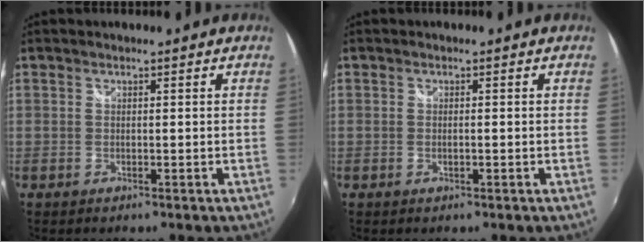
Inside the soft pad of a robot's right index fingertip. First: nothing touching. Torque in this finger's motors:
{"motor_torque": [-0.08, 0.00, -0.03, 0.00]}